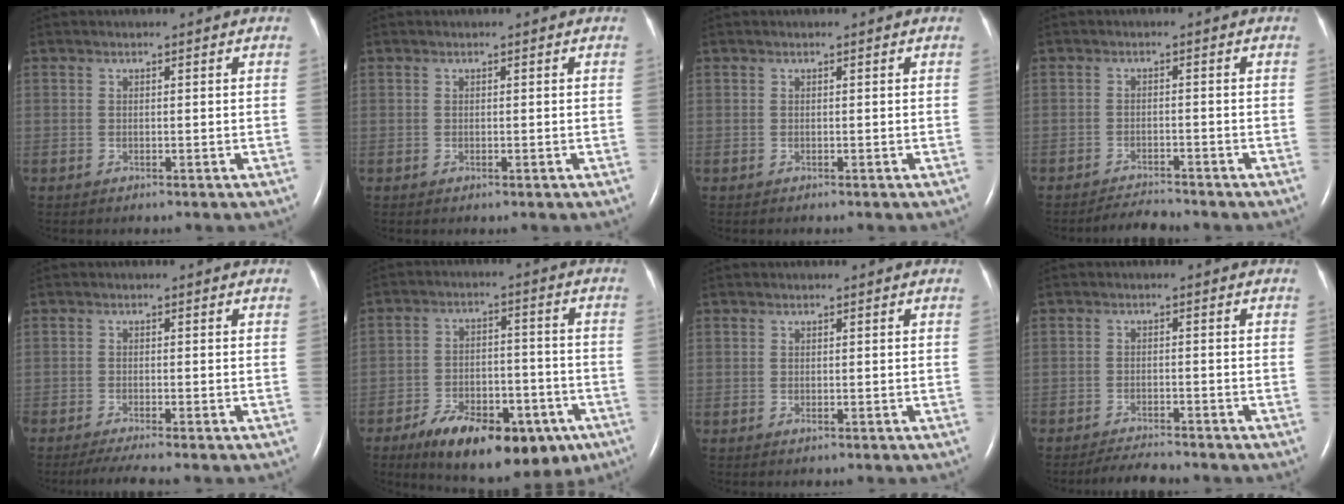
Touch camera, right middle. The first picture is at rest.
{"total": 0.0}
{"total": 0.0}
{"total": 2.9, "force": [-2.9, -0.3, 0.0], "torque": [-0.008, -0.017, -0.047]}
{"total": 3.9, "force": [-3.1, -0.3, 2.3], "torque": [-0.043, -0.011, -0.057]}
{"total": 17.0, "force": [-10.1, 7.5, 11.4], "torque": [-0.155, 0.003, -0.148]}
{"total": 0.0}
{"total": 3.9, "force": [-3.8, 0.1, 0.9], "torque": [-0.021, -0.016, -0.063]}